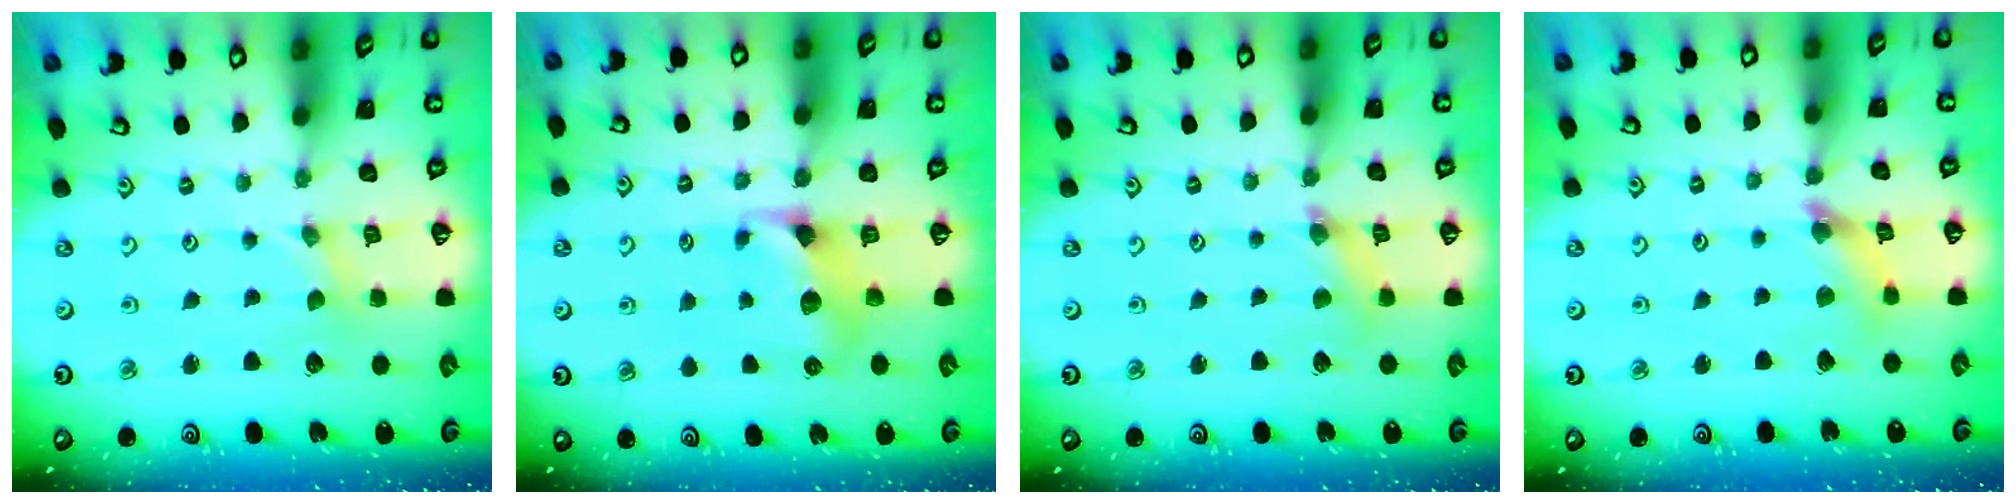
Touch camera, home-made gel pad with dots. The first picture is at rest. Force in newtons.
{"total": 7.9, "press": 7.9, "slide": 0.8}
{"total": 3.7, "press": 3.6, "slide": 0.4}
{"total": 6.2, "press": 6.2, "slide": 0.8}